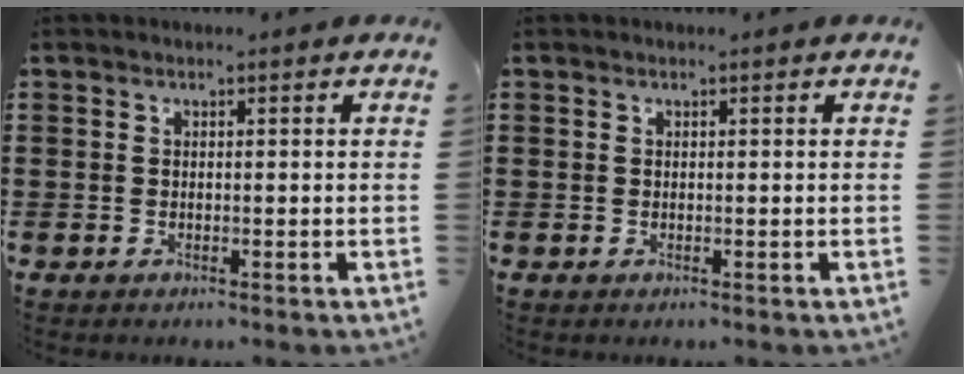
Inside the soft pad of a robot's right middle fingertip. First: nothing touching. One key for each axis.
{"total": 0.0}